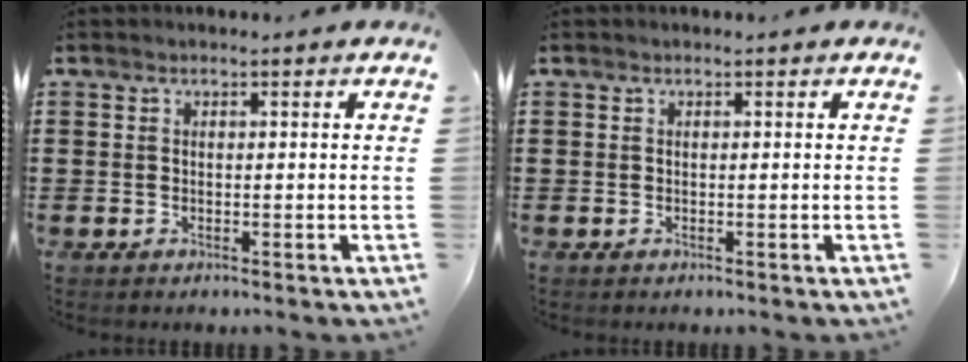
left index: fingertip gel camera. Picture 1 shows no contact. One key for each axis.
{"total": 0.0}